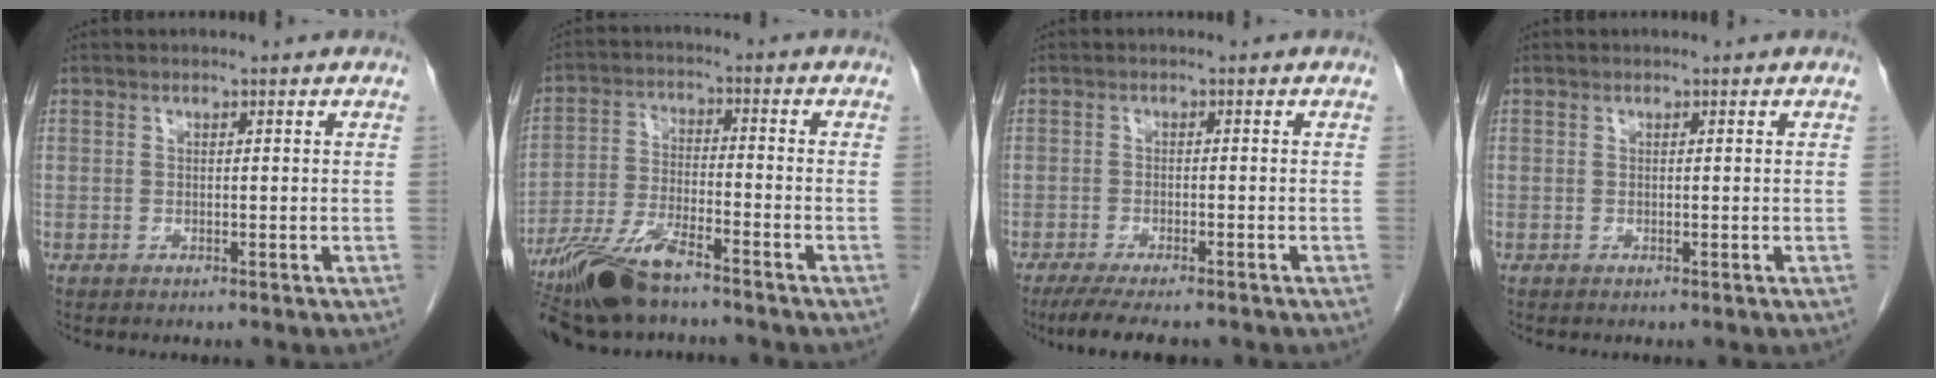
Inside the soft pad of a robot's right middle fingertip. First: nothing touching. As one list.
[{"total": 11.5, "force": [-8.7, 2.5, 7.0], "torque": [-0.141, -0.019, -0.161]}, {"total": 8.0, "force": [-6.6, 1.5, 4.3], "torque": [-0.064, -0.015, -0.103]}, {"total": 0.0}]